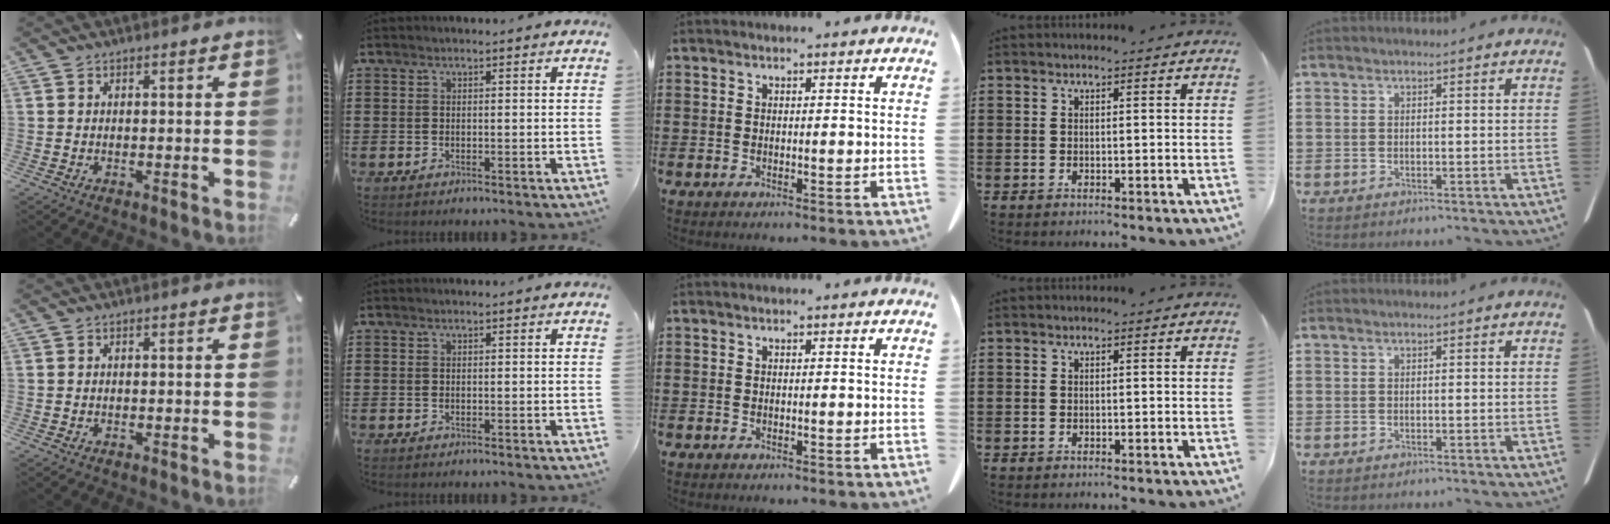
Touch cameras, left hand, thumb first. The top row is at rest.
{}